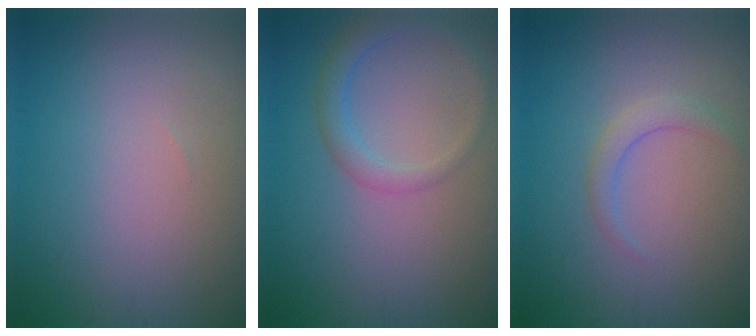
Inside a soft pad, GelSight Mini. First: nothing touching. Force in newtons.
{"total": 2.3, "press": 2.3, "slide": 0.1}
{"total": 1.6, "press": 1.6, "slide": 0.1}